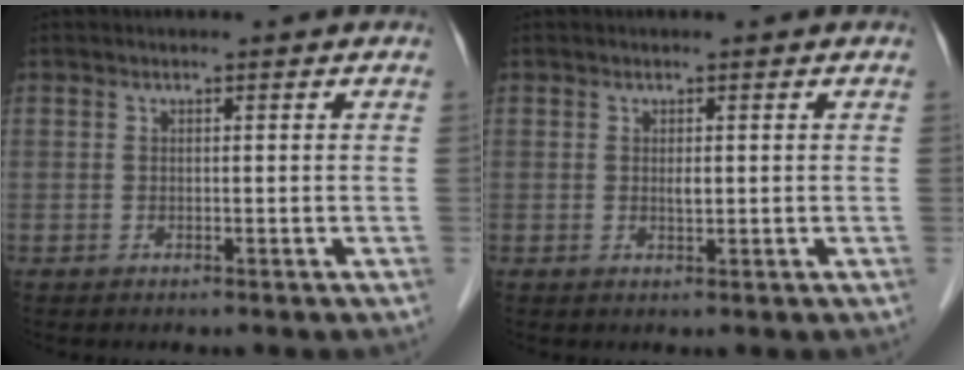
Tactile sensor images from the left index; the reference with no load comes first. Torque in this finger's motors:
{"motor_torque": [0.13, 0.03, 0.00, 0.02]}